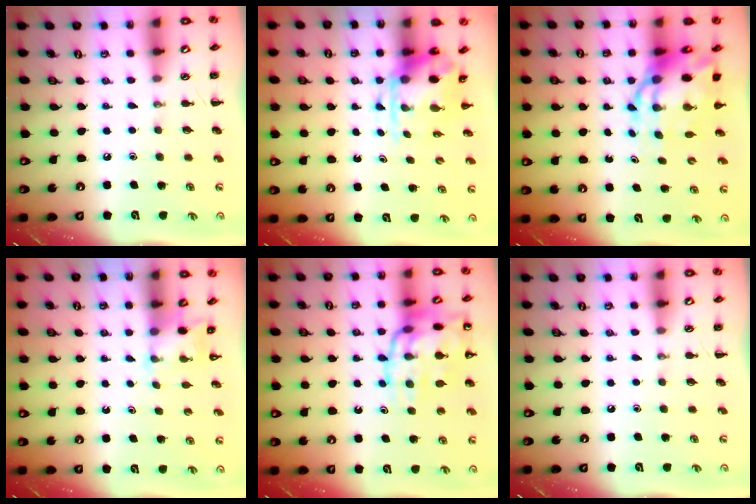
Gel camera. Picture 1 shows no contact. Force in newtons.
{"total": 4.0, "press": 3.8, "slide": 1.1}
{"total": 10.2, "press": 9.9, "slide": 2.7}
{"total": 2.7, "press": 2.6, "slide": 0.9}
{"total": 18.4, "press": 18.2, "slide": 2.4}
{"total": 0.0}